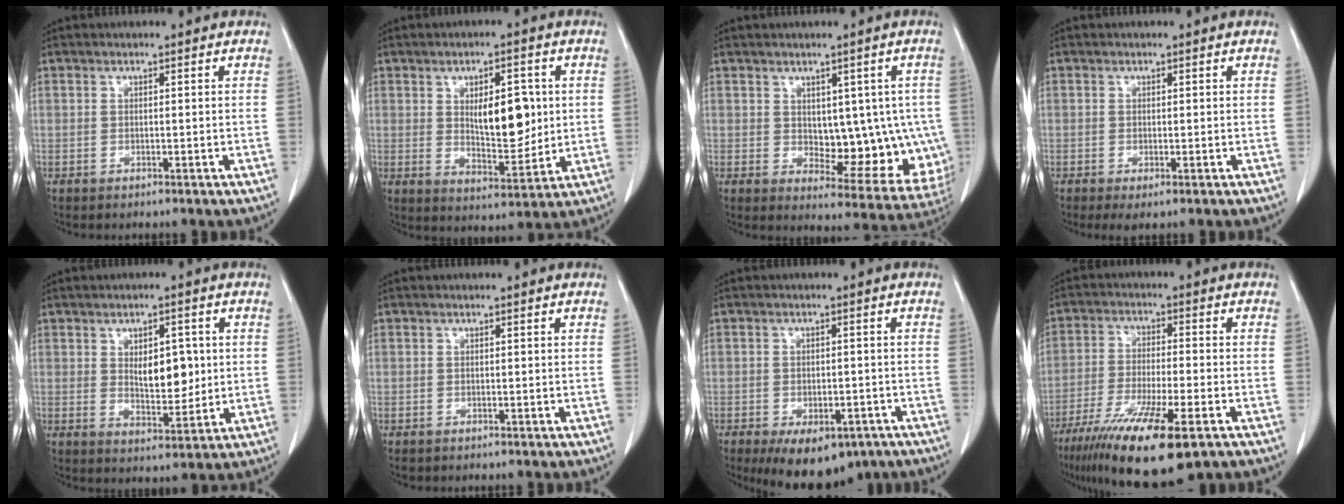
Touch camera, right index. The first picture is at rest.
{"total": 9.2, "force": [1.6, 3.6, 8.2], "torque": [-0.124, -0.002, 0.035]}
{"total": 12.0, "force": [0.1, 6.2, 10.2], "torque": [-0.110, 0.005, 0.021]}
{"total": 1.5, "force": [-0.7, 0.4, 1.3], "torque": [-0.021, -0.004, -0.007]}
{"total": 6.7, "force": [1.1, 3.0, 5.8], "torque": [-0.090, -0.003, 0.026]}
{"total": 0.6, "force": [-0.2, 0.6, 0.0], "torque": [-0.004, 0.006, -0.003]}
{"total": 11.1, "force": [-7.4, 5.9, 5.9], "torque": [-0.084, -0.006, -0.100]}
{"total": 15.9, "force": [-9.7, 2.2, 12.4], "torque": [-0.215, -0.042, -0.163]}